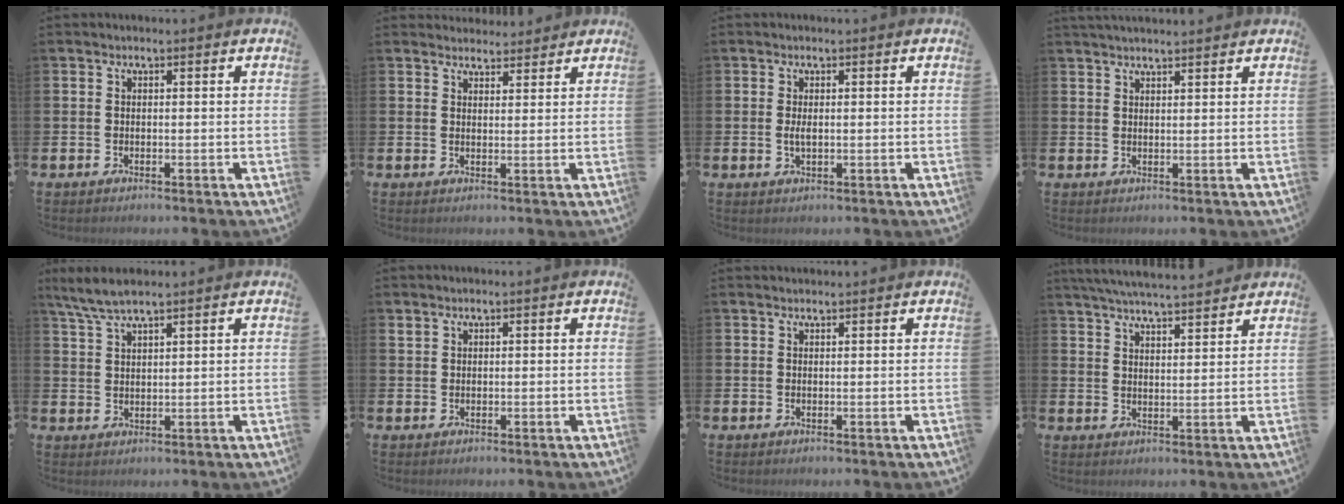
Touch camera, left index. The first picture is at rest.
{"total": 3.0, "force": [2.9, 0.8, -0.2], "torque": [0.009, -0.017, 0.052]}
{"total": 1.6, "force": [0.2, 0.6, 1.4], "torque": [-0.024, 0.001, 0.001]}
{"total": 2.4, "force": [2.3, 0.1, 0.4], "torque": [0.000, -0.011, 0.040]}
{"total": 4.9, "force": [4.2, 0.5, 2.4], "torque": [-0.060, -0.007, 0.078]}
{"total": 1.2, "force": [1.1, 0.3, 0.1], "torque": [-0.002, 0.003, 0.020]}
{"total": 0.9, "force": [0.9, 0.0, 0.1], "torque": [0.002, -0.001, 0.016]}
{"total": 5.6, "force": [5.5, 0.2, 1.0], "torque": [-0.032, -0.028, 0.099]}